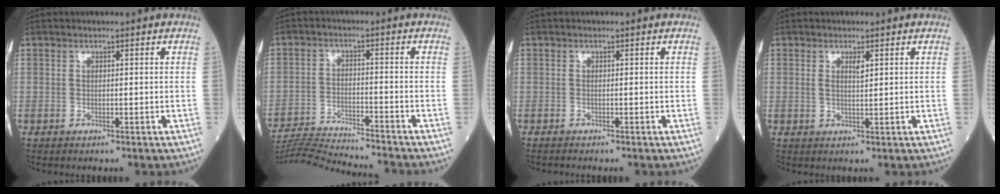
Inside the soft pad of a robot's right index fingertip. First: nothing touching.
{"total": 14.7, "force": [-14.0, -1.2, 4.2], "torque": [-0.064, -0.015, -0.221]}
{"total": 0.7, "force": [-0.6, -0.1, 0.3], "torque": [-0.005, 0.000, -0.009]}
{"total": 1.6, "force": [0.7, 0.3, 1.4], "torque": [-0.027, -0.001, 0.013]}